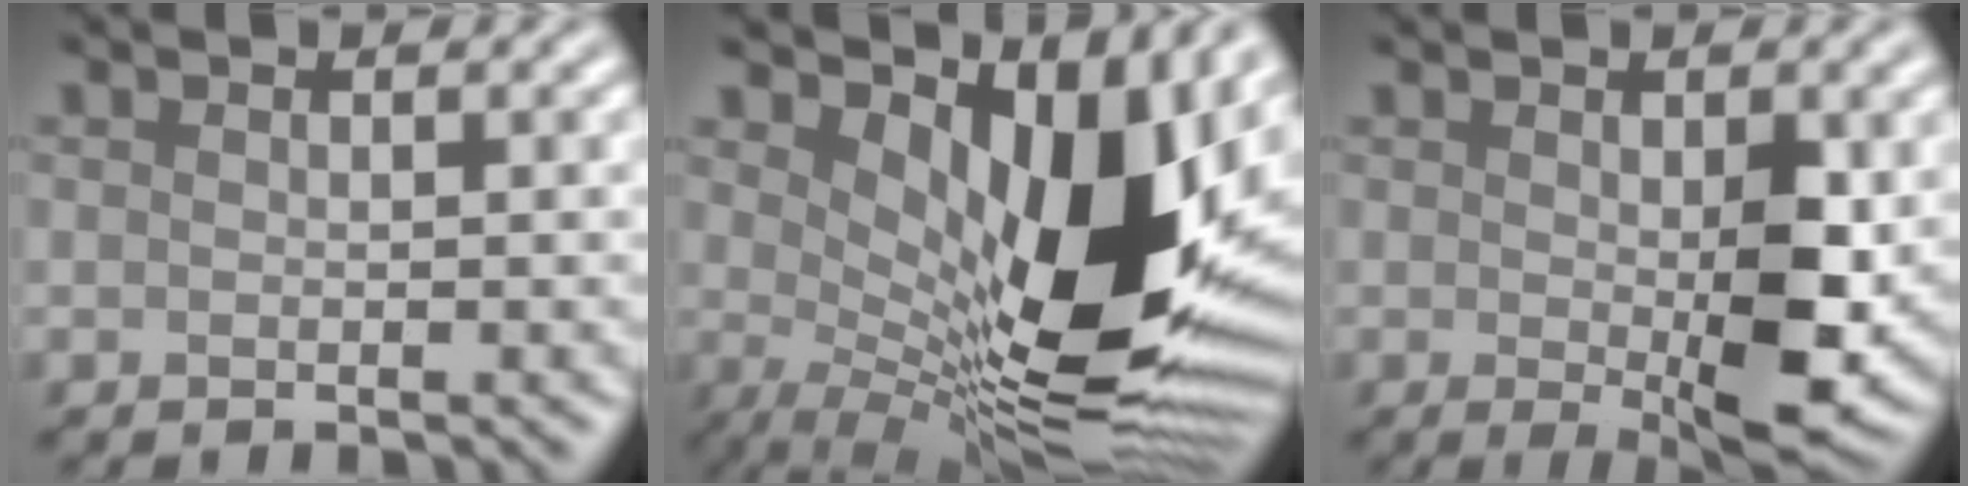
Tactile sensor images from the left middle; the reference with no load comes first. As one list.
[{"total": 13.6, "force": [2.5, 6.2, 11.8], "torque": [-0.167, -0.021, 0.053]}, {"total": 5.9, "force": [-0.3, 1.4, 5.7], "torque": [-0.091, -0.016, 0.006]}]